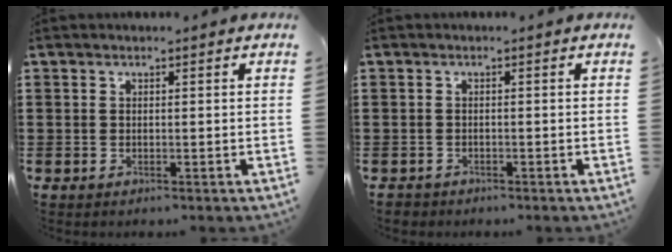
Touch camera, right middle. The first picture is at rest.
{"total": 0.7, "force": [-0.7, 0.3, -0.1], "torque": [-0.001, 0.001, -0.015]}